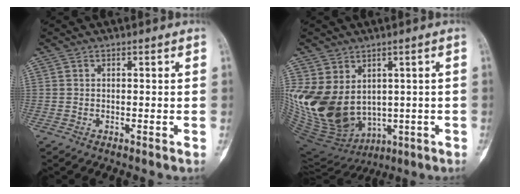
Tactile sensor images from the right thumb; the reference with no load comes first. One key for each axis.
{"total": 19.8, "fx": 0.7, "fy": 15.1, "fz": 12.7, "tx": -0.264, "ty": -0.007, "tz": 0.055}